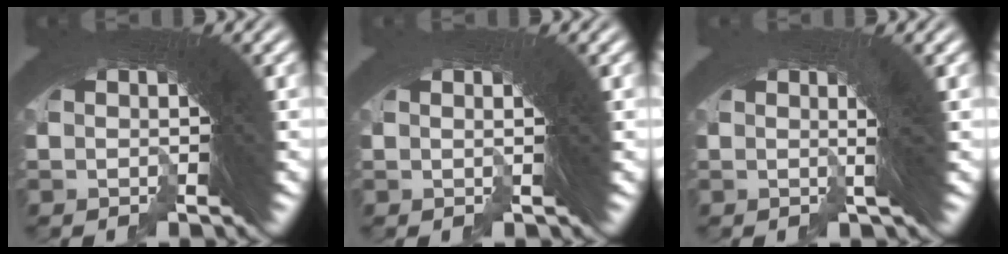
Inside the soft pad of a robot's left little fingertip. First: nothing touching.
{"total": 0.8, "force": [0.1, 0.5, 0.6], "torque": [-0.017, 0.002, -0.002]}
{"total": 2.2, "force": [0.4, 0.5, 2.1], "torque": [-0.032, 0.012, -0.003]}